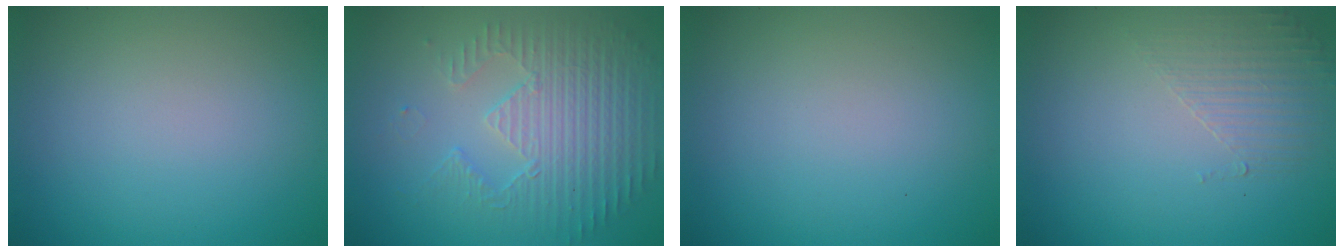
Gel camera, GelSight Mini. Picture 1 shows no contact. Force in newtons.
{"total": 3.8, "press": 3.6, "slide": 1.3}
{"total": 0.0}
{"total": 1.6, "press": 0.7, "slide": 1.4}